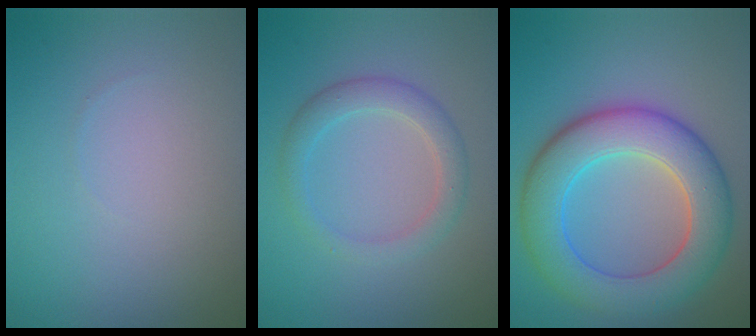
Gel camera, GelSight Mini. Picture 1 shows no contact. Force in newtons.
{"total": 2.9, "press": 2.9, "slide": 0.1}
{"total": 8.7, "press": 8.7, "slide": 0.1}